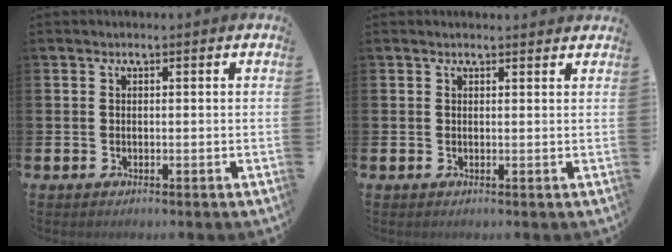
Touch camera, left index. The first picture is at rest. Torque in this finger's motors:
{"motor_torque": [1.00, -1.12, 0.29, 0.07]}